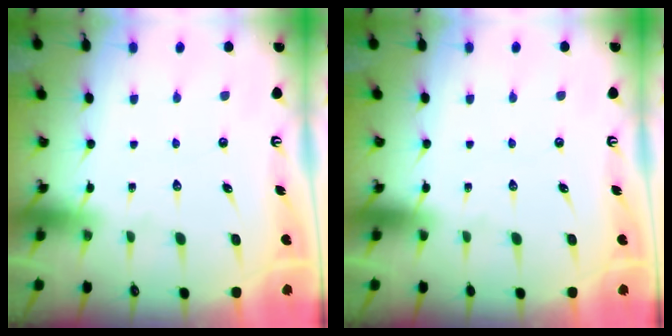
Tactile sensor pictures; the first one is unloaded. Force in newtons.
{"total": 0.0}